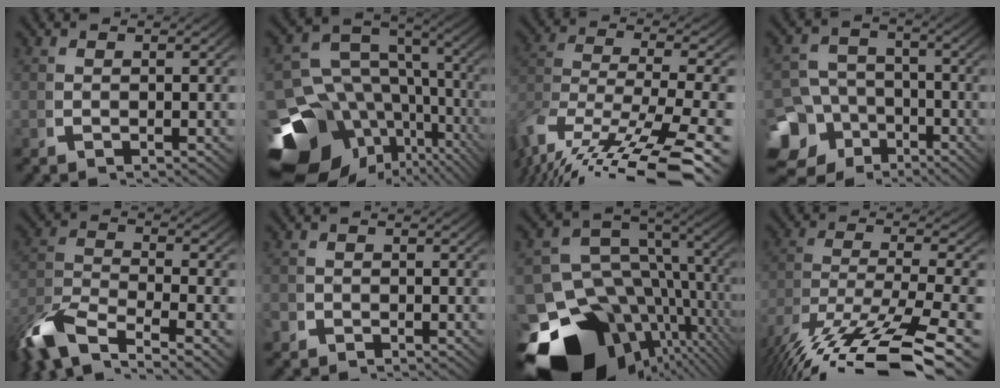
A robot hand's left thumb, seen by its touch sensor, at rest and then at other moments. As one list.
[{"total": 20.1, "force": [-4.9, 14.9, 12.6], "torque": [-0.233, -0.080, -0.053]}, {"total": 11.9, "force": [-3.6, 7.3, 8.7], "torque": [-0.203, -0.063, -0.014]}, {"total": 14.2, "force": [-6.0, 11.3, 6.1], "torque": [-0.116, -0.076, -0.080]}, {"total": 8.9, "force": [-3.4, 5.8, 5.9], "torque": [-0.139, -0.028, -0.051]}, {"total": 1.4, "force": [-1.0, 0.9, 0.0], "torque": [-0.006, -0.012, -0.017]}, {"total": 23.5, "force": [-6.5, 15.2, 16.7], "torque": [-0.279, -0.082, -0.071]}, {"total": 12.6, "force": [-5.4, 6.9, 9.1], "torque": [-0.206, -0.067, -0.039]}]